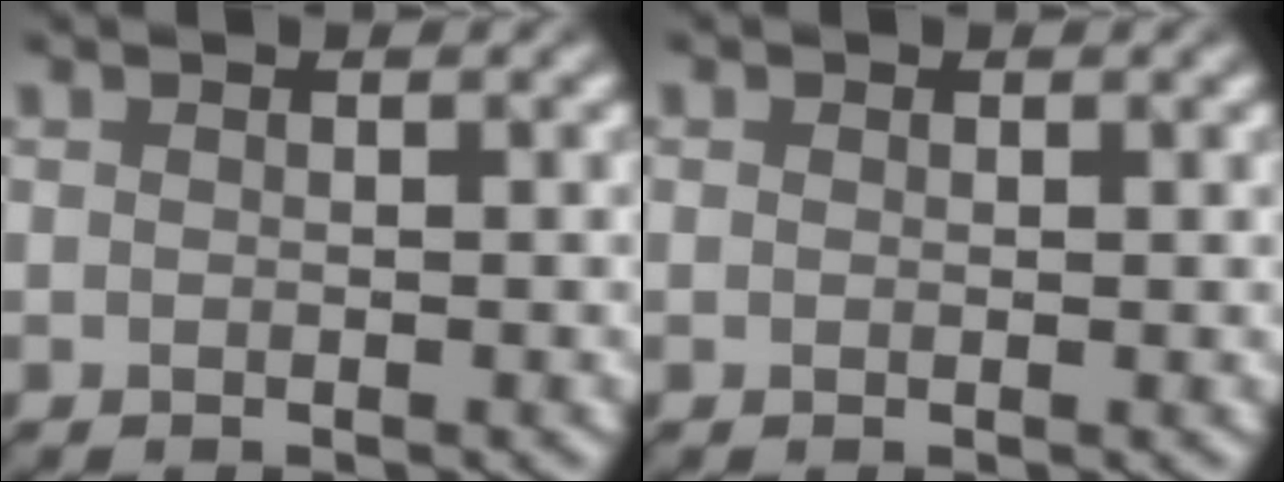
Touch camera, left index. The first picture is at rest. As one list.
[{"total": 0.0}]